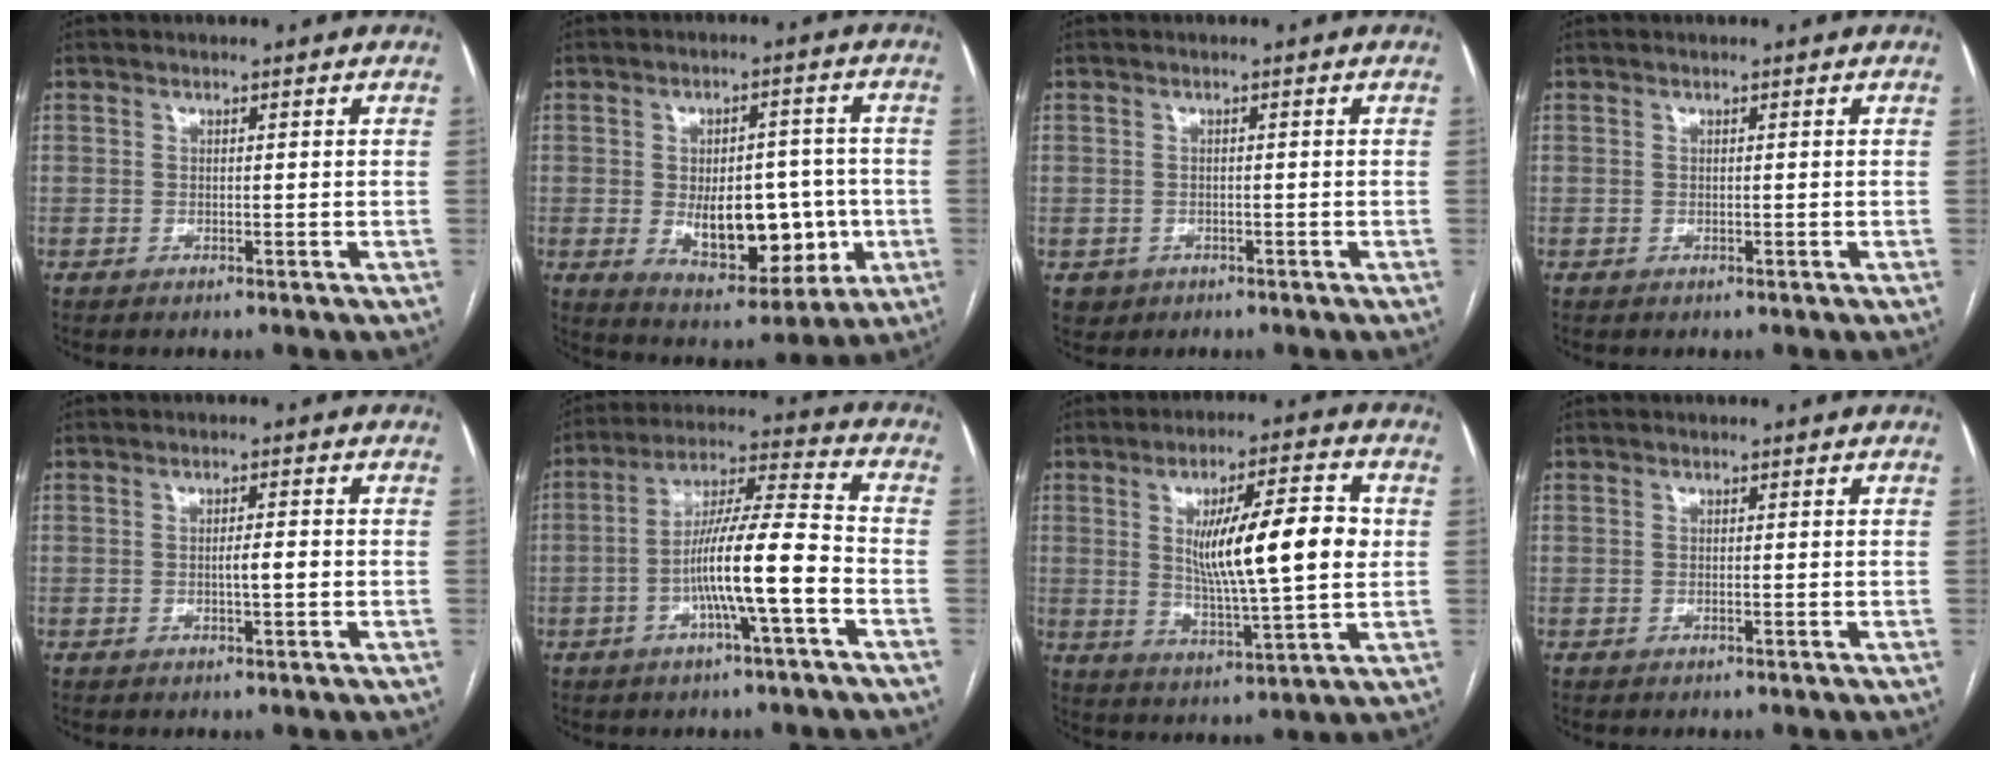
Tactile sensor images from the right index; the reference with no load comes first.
{"total": 13.0, "force": [-1.9, 6.6, 11.1], "torque": [-0.163, 0.004, -0.013]}
{"total": 2.1, "force": [-0.8, 1.9, 0.2], "torque": [-0.001, 0.005, -0.007]}
{"total": 0.0}
{"total": 2.2, "force": [-0.4, 0.3, 2.2], "torque": [-0.037, 0.001, -0.007]}
{"total": 12.5, "force": [-4.0, 0.4, 11.8], "torque": [-0.213, 0.013, -0.073]}
{"total": 14.4, "force": [1.8, 1.8, 14.2], "torque": [-0.233, 0.005, 0.032]}
{"total": 0.0}